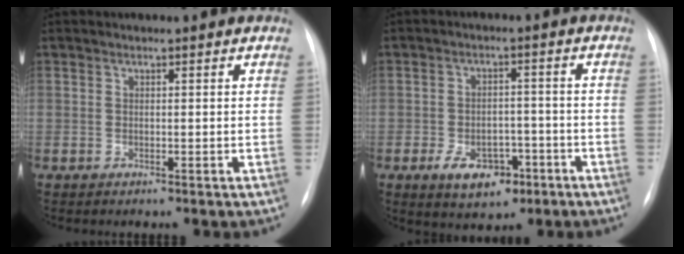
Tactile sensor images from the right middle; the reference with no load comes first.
{"total": 7.3, "force": [-3.8, 4.3, 4.6], "torque": [-0.070, 0.005, -0.052]}